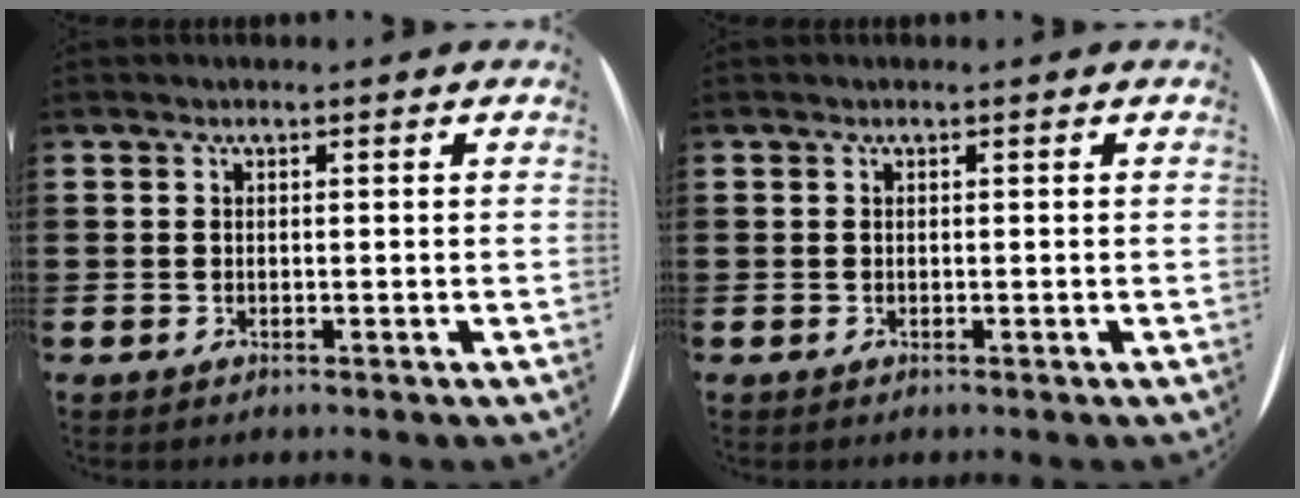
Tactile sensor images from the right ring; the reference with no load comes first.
{"total": 0.0}